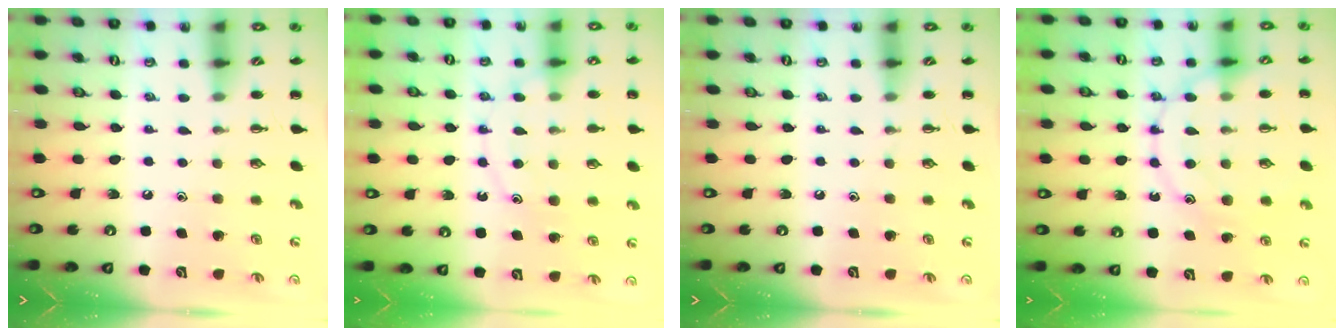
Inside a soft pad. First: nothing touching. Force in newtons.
{"total": 12.8, "press": 12.7, "slide": 1.0}
{"total": 0.0}
{"total": 12.6, "press": 12.6, "slide": 0.9}